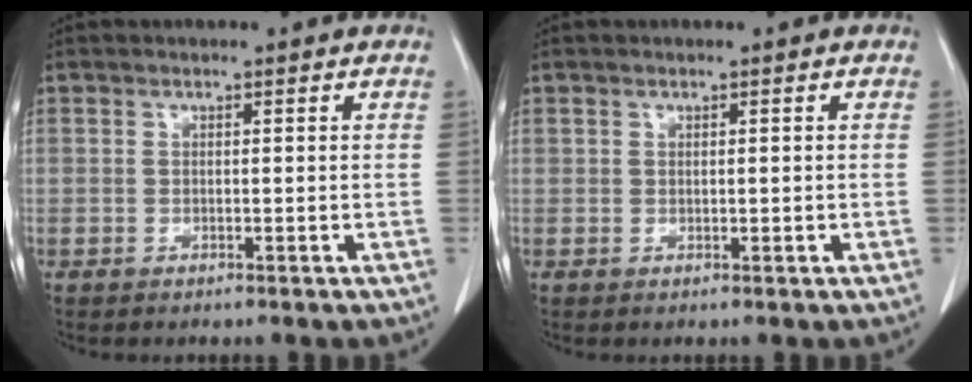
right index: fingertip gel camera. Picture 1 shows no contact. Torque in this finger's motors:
{"motor_torque": [-0.17, 0.08, -0.07, -0.01]}